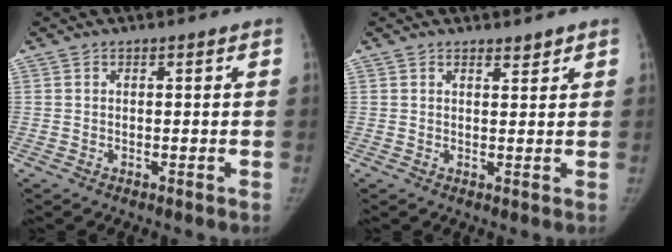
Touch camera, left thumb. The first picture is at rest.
{"total": 1.3, "force": [1.2, 0.5, 0.4], "torque": [0.002, -0.010, 0.017]}